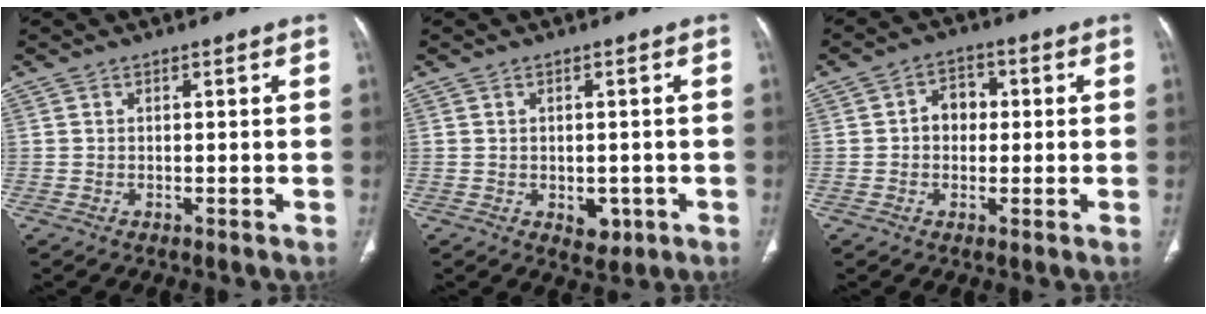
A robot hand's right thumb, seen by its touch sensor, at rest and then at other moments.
{"total": 3.4, "force": [-0.9, 2.4, 2.2], "torque": [-0.010, 0.002, -0.001]}
{"total": 5.1, "force": [0.3, 4.1, 3.0], "torque": [-0.023, 0.014, -0.003]}